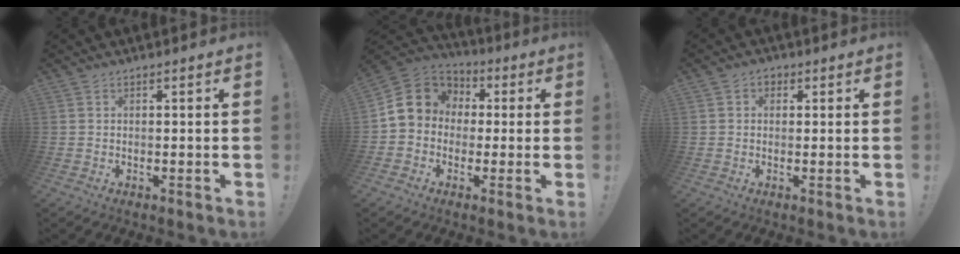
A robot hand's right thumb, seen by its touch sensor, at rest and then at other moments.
{"total": 12.0, "force": [1.6, 10.5, 5.7], "torque": [-0.087, 0.012, 0.038]}
{"total": 2.4, "force": [0.3, 2.0, 1.2], "torque": [-0.022, 0.007, 0.007]}